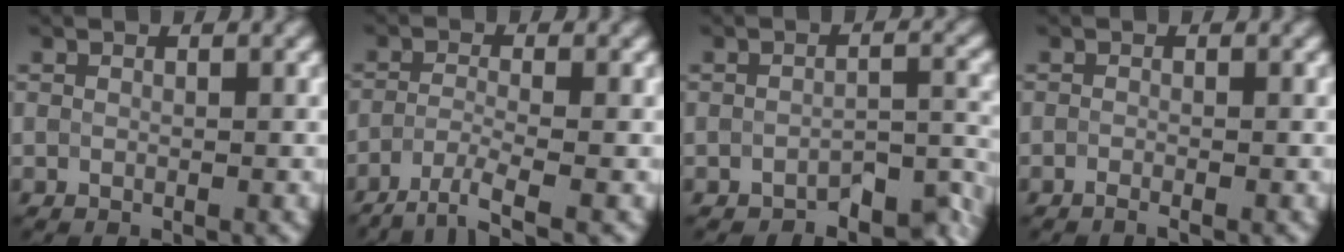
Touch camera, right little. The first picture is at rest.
{"total": 3.0, "force": [-2.7, 0.1, 1.4], "torque": [-0.027, -0.004, -0.059]}
{"total": 4.7, "force": [-4.3, 1.2, 1.3], "torque": [-0.014, -0.002, -0.058]}
{"total": 1.2, "force": [-1.2, -0.1, 0.2], "torque": [-0.002, -0.007, -0.021]}